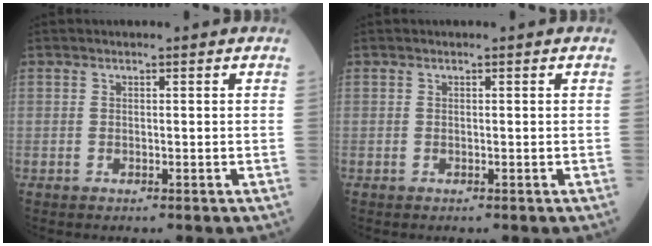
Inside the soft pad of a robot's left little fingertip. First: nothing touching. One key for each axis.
{"total": 0.0}